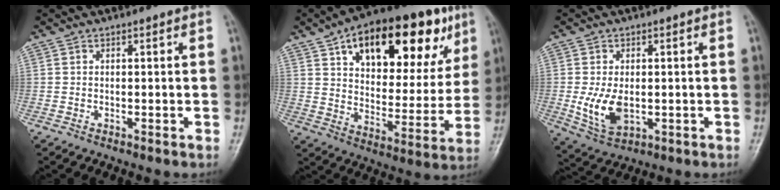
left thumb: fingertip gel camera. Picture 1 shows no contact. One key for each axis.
{"total": 26.3, "fx": 12.9, "fy": 12.8, "fz": 19.0, "tx": -0.237, "ty": -0.003, "tz": 0.194}
{"total": 7.5, "fx": -1.0, "fy": 4.6, "fz": 5.9, "tx": -0.108, "ty": -0.009, "tz": -0.006}